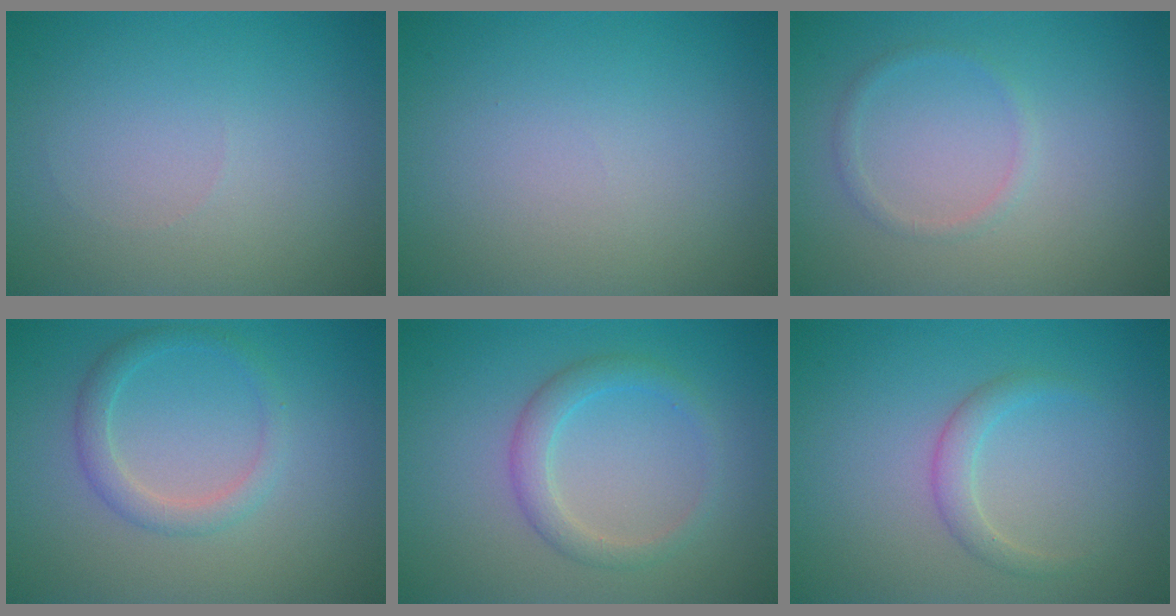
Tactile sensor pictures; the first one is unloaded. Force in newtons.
{"total": 0.0}
{"total": 1.0, "press": 1.0, "slide": 0.0}
{"total": 2.2, "press": 2.2, "slide": 0.2}
{"total": 2.4, "press": 2.4, "slide": 0.1}
{"total": 1.7, "press": 1.7, "slide": 0.1}